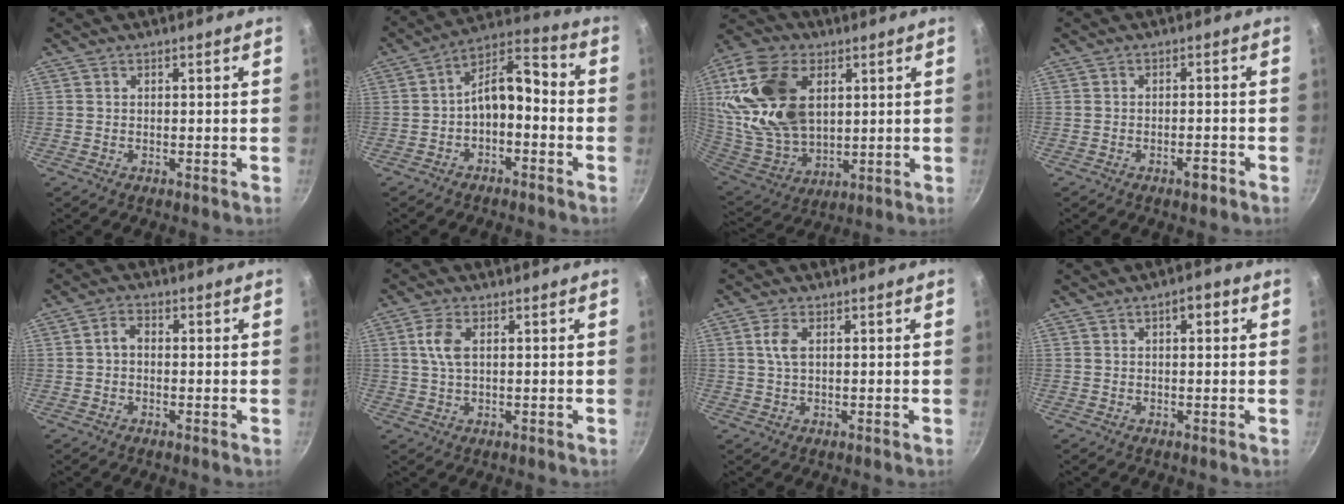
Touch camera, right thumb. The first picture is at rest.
{"total": 9.8, "force": [-2.4, 5.4, 7.8], "torque": [-0.111, 0.061, -0.046]}
{"total": 23.3, "force": [6.2, 15.1, 16.6], "torque": [-0.317, -0.023, 0.122]}
{"total": 2.3, "force": [-1.5, 0.8, 1.5], "torque": [-0.021, 0.012, -0.020]}
{"total": 2.7, "force": [-0.2, 2.0, 1.8], "torque": [-0.029, 0.012, -0.008]}
{"total": 4.8, "force": [1.2, 2.4, 3.9], "torque": [-0.085, 0.004, 0.023]}
{"total": 3.3, "force": [0.9, 1.5, 2.8], "torque": [-0.060, 0.003, 0.018]}
{"total": 3.3, "force": [1.2, 1.5, 2.7], "torque": [-0.027, 0.007, 0.013]}